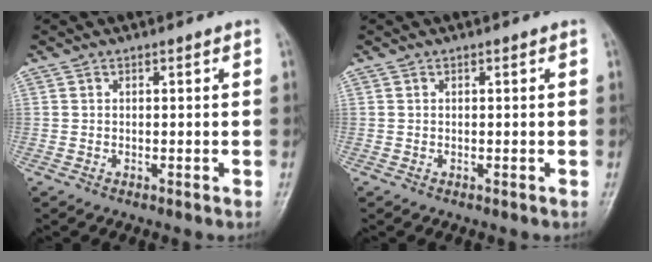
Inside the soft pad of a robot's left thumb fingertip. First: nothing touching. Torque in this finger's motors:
{"motor_torque": [0.02, 0.02, -0.03, -0.02, 0.00]}